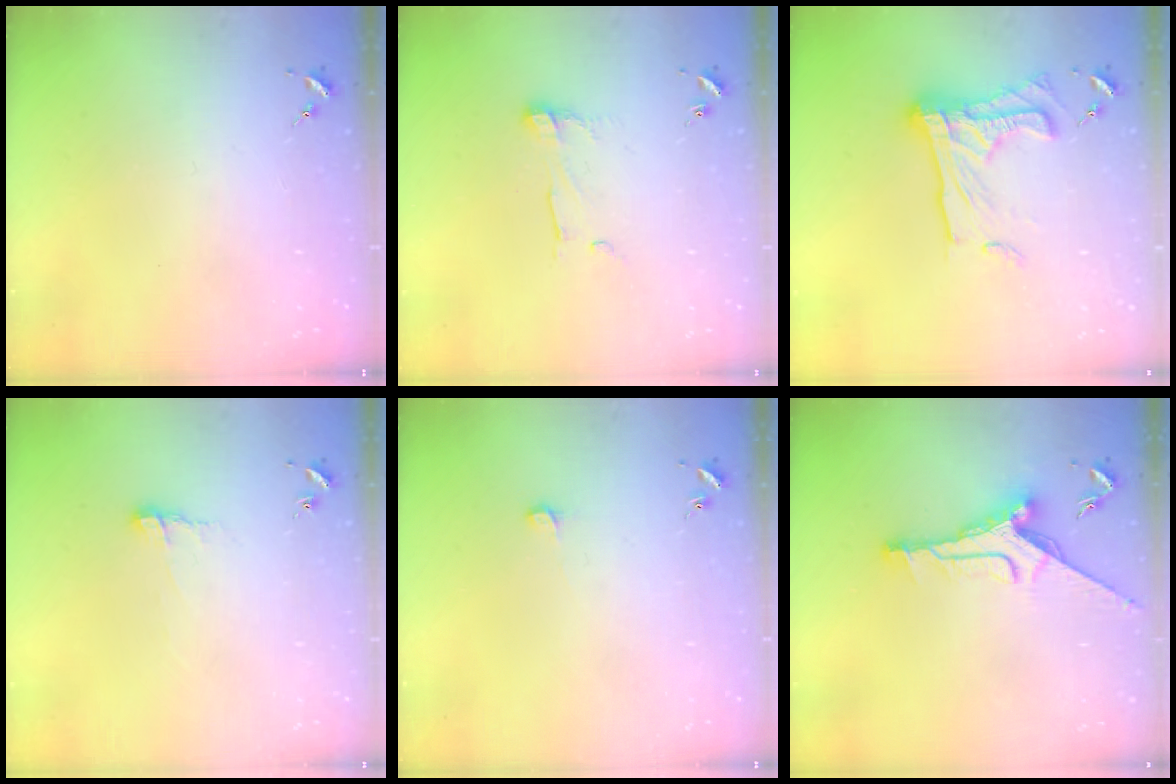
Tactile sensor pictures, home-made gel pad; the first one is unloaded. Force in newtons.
{"total": 6.7, "press": 6.7, "slide": 0.1}
{"total": 18.7, "press": 18.7, "slide": 1.5}
{"total": 6.6, "press": 6.6, "slide": 0.8}
{"total": 4.3, "press": 4.3, "slide": 0.4}
{"total": 11.1, "press": 11.1, "slide": 0.8}